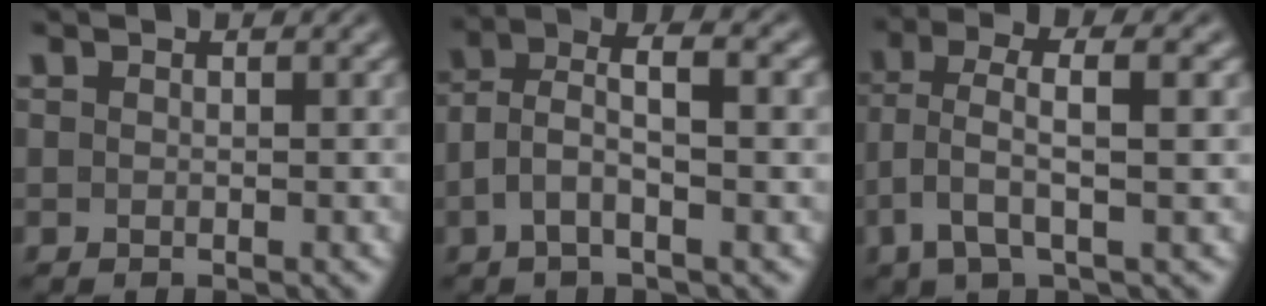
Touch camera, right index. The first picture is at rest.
{"total": 3.9, "force": [0.3, 1.5, 3.6], "torque": [-0.071, -0.013, 0.009]}
{"total": 3.9, "force": [0.1, 1.3, 3.7], "torque": [-0.085, -0.012, 0.010]}